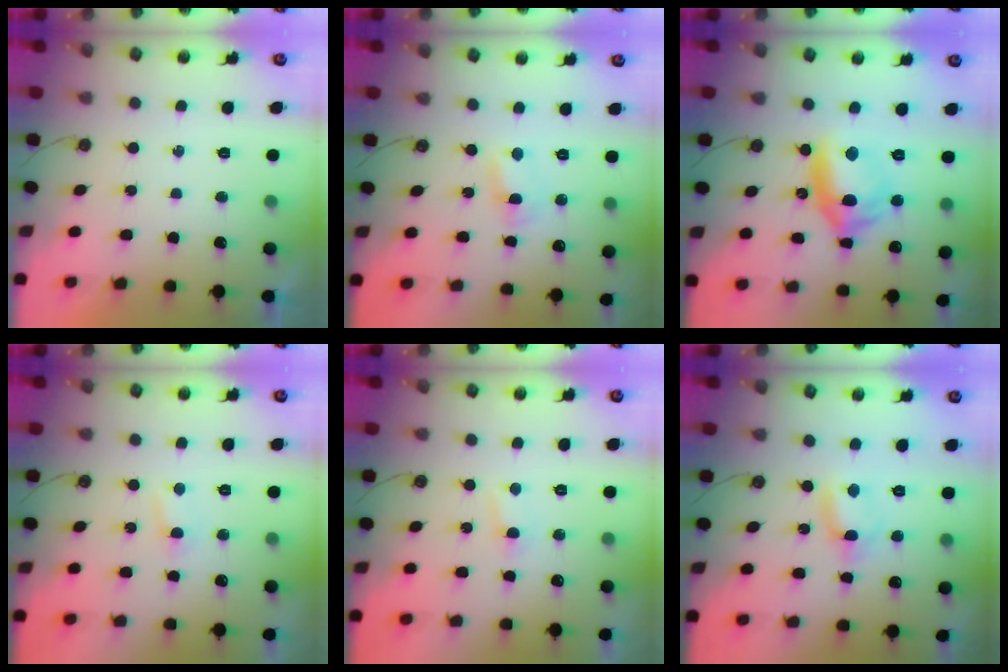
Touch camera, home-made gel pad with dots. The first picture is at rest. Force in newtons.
{"total": 1.7, "press": 1.7, "slide": 0.1}
{"total": 11.4, "press": 11.4, "slide": 1.3}
{"total": 2.8, "press": 2.7, "slide": 0.7}
{"total": 2.8, "press": 2.7, "slide": 0.7}
{"total": 2.8, "press": 2.8, "slide": 0.2}